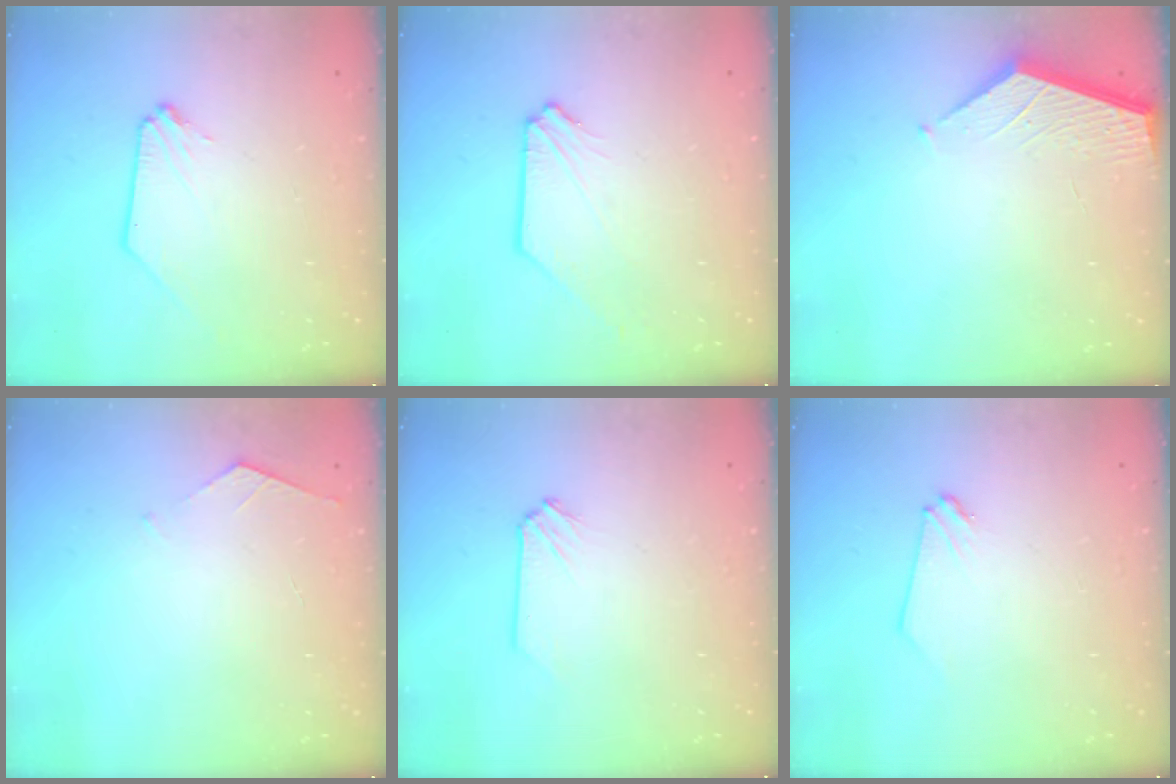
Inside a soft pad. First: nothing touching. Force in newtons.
{"total": 1.3, "press": 1.3, "slide": 0.2}
{"total": 2.2, "press": 2.2, "slide": 0.2}
{"total": 3.7, "press": 3.6, "slide": 0.4}
{"total": 0.0}
{"total": 0.0}